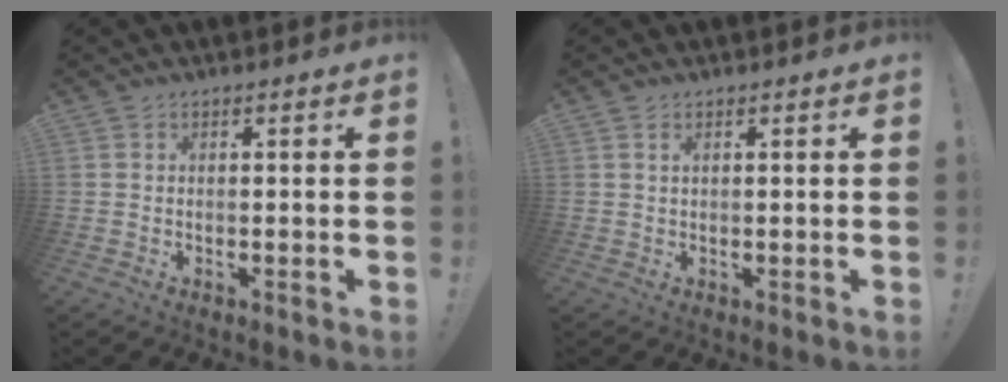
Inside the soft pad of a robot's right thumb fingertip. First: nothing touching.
{"total": 1.0, "force": [0.5, 0.4, 0.8], "torque": [-0.015, 0.000, 0.009]}